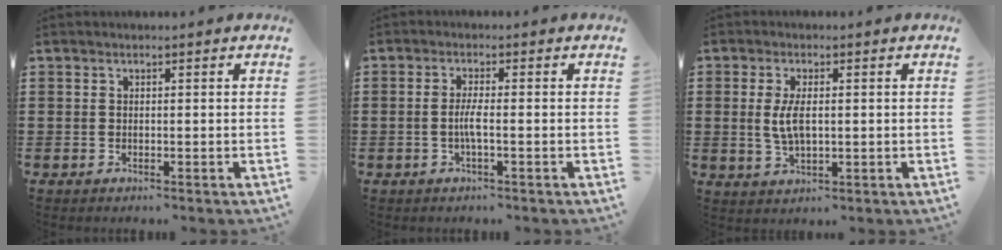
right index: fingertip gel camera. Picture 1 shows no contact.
{"total": 2.7, "force": [-0.7, 0.1, 2.6], "torque": [-0.063, -0.008, -0.017]}
{"total": 4.6, "force": [0.4, 1.9, 4.1], "torque": [-0.095, -0.001, 0.001]}